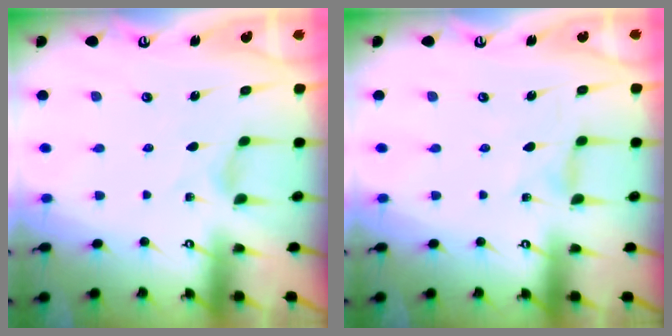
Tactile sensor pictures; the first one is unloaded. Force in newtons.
{"total": 0.5, "press": 0.5, "slide": 0.2}